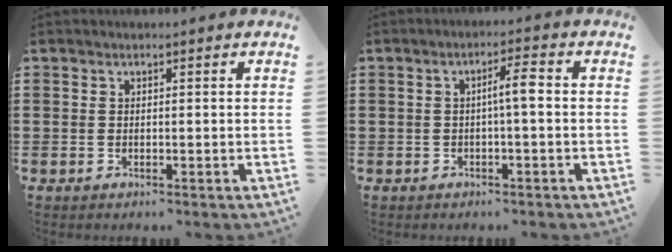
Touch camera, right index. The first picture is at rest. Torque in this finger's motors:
{"motor_torque": [0.79, -0.26, 0.10, 0.09]}